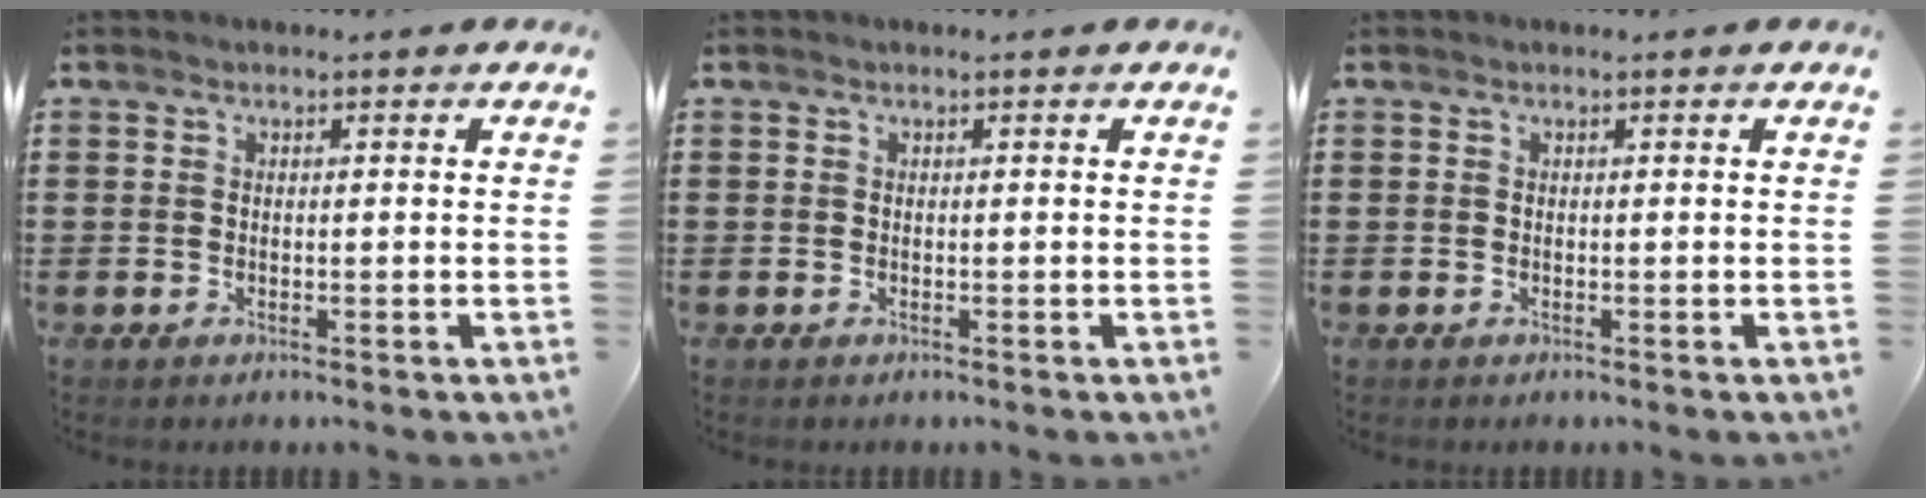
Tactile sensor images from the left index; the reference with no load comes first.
{"total": 0.0}
{"total": 0.0}